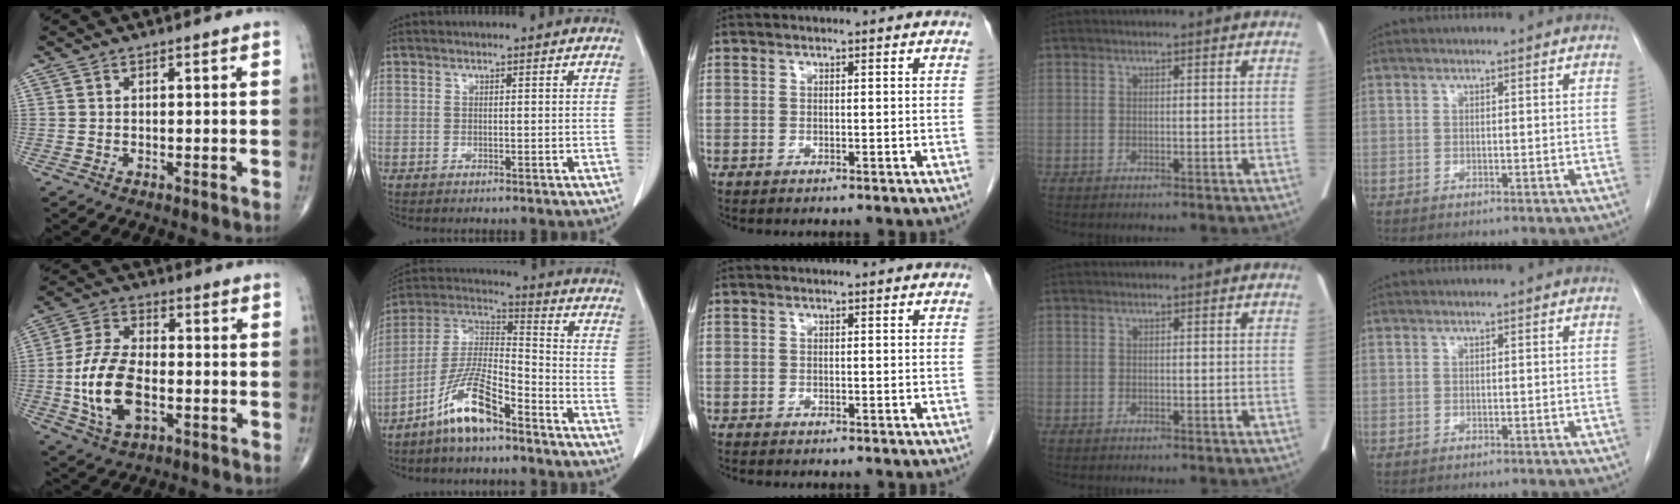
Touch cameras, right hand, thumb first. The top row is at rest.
{"thumb": {"total": 13.6, "force": [-2.7, 7.5, 11.0], "torque": [-0.217, 0.013, -0.048]}, "index": {"total": 11.5, "force": [-7.7, 2.5, 8.2], "torque": [-0.176, 0.002, -0.147]}, "middle": {"total": 0.8, "force": [-0.7, 0.1, 0.2], "torque": [-0.010, -0.002, -0.014]}}